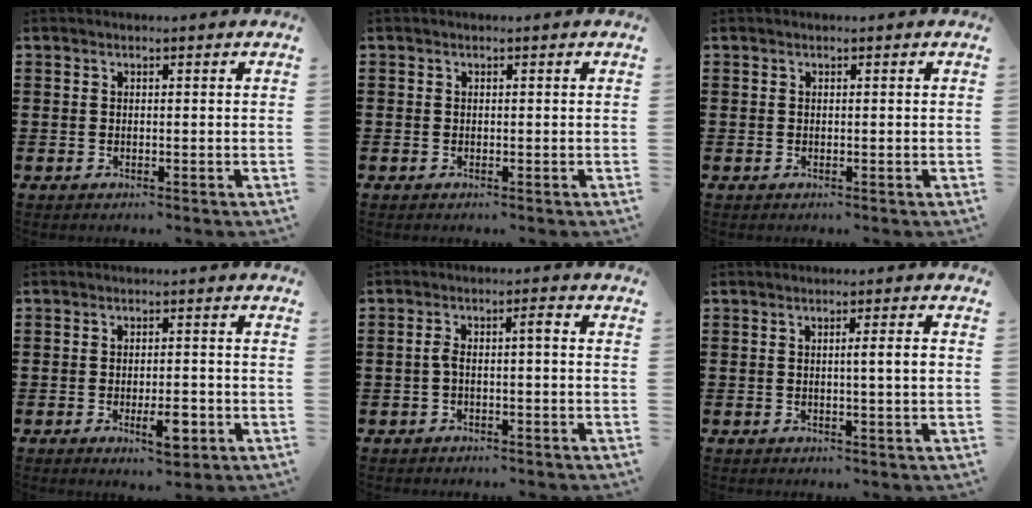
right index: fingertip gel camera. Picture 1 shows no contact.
{"total": 0.0}
{"total": 0.0}
{"total": 4.4, "force": [-1.9, 1.3, 3.8], "torque": [-0.060, -0.001, -0.030]}
{"total": 2.7, "force": [-0.7, 0.4, 2.6], "torque": [-0.055, 0.001, -0.018]}
{"total": 2.6, "force": [0.1, -0.1, 2.6], "torque": [-0.046, -0.005, -0.001]}